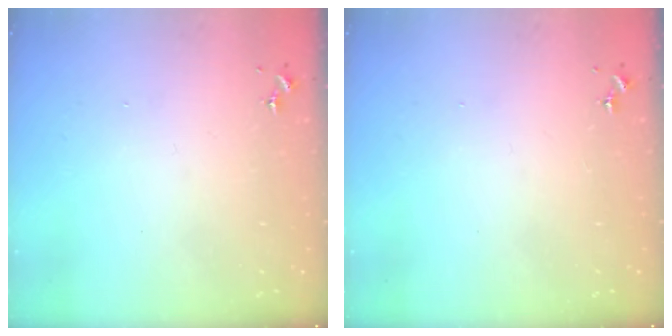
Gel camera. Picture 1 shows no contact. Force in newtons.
{"total": 0.0}